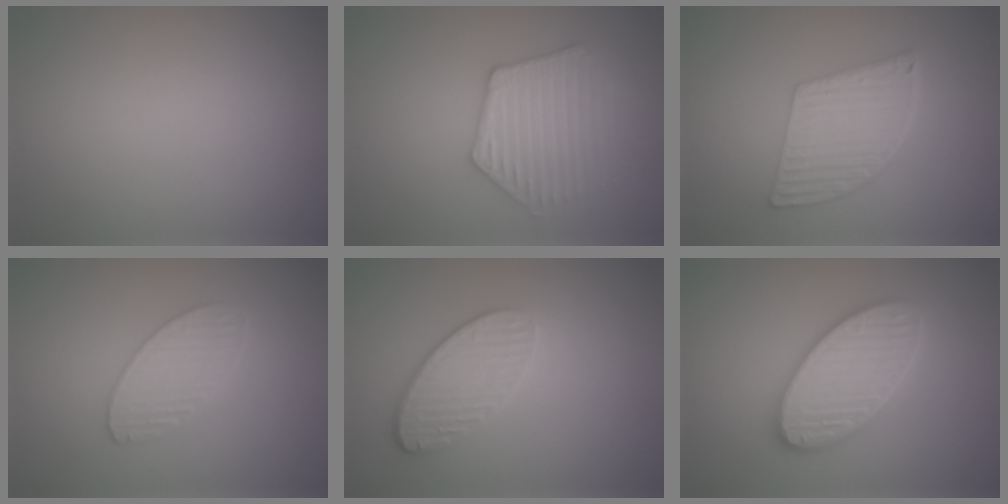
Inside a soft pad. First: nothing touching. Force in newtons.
{"total": 3.8, "press": 3.7, "slide": 0.6}
{"total": 5.5, "press": 4.1, "slide": 3.7}
{"total": 3.0, "press": 3.0, "slide": 0.2}
{"total": 3.6, "press": 2.8, "slide": 2.3}
{"total": 5.8, "press": 5.8, "slide": 0.6}